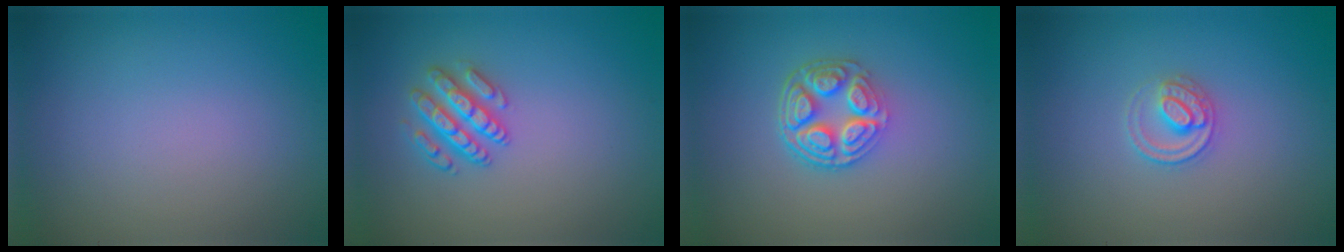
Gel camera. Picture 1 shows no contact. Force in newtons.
{"total": 2.9, "press": 2.9, "slide": 0.7}
{"total": 5.0, "press": 3.7, "slide": 3.3}
{"total": 2.2, "press": 2.2, "slide": 0.2}